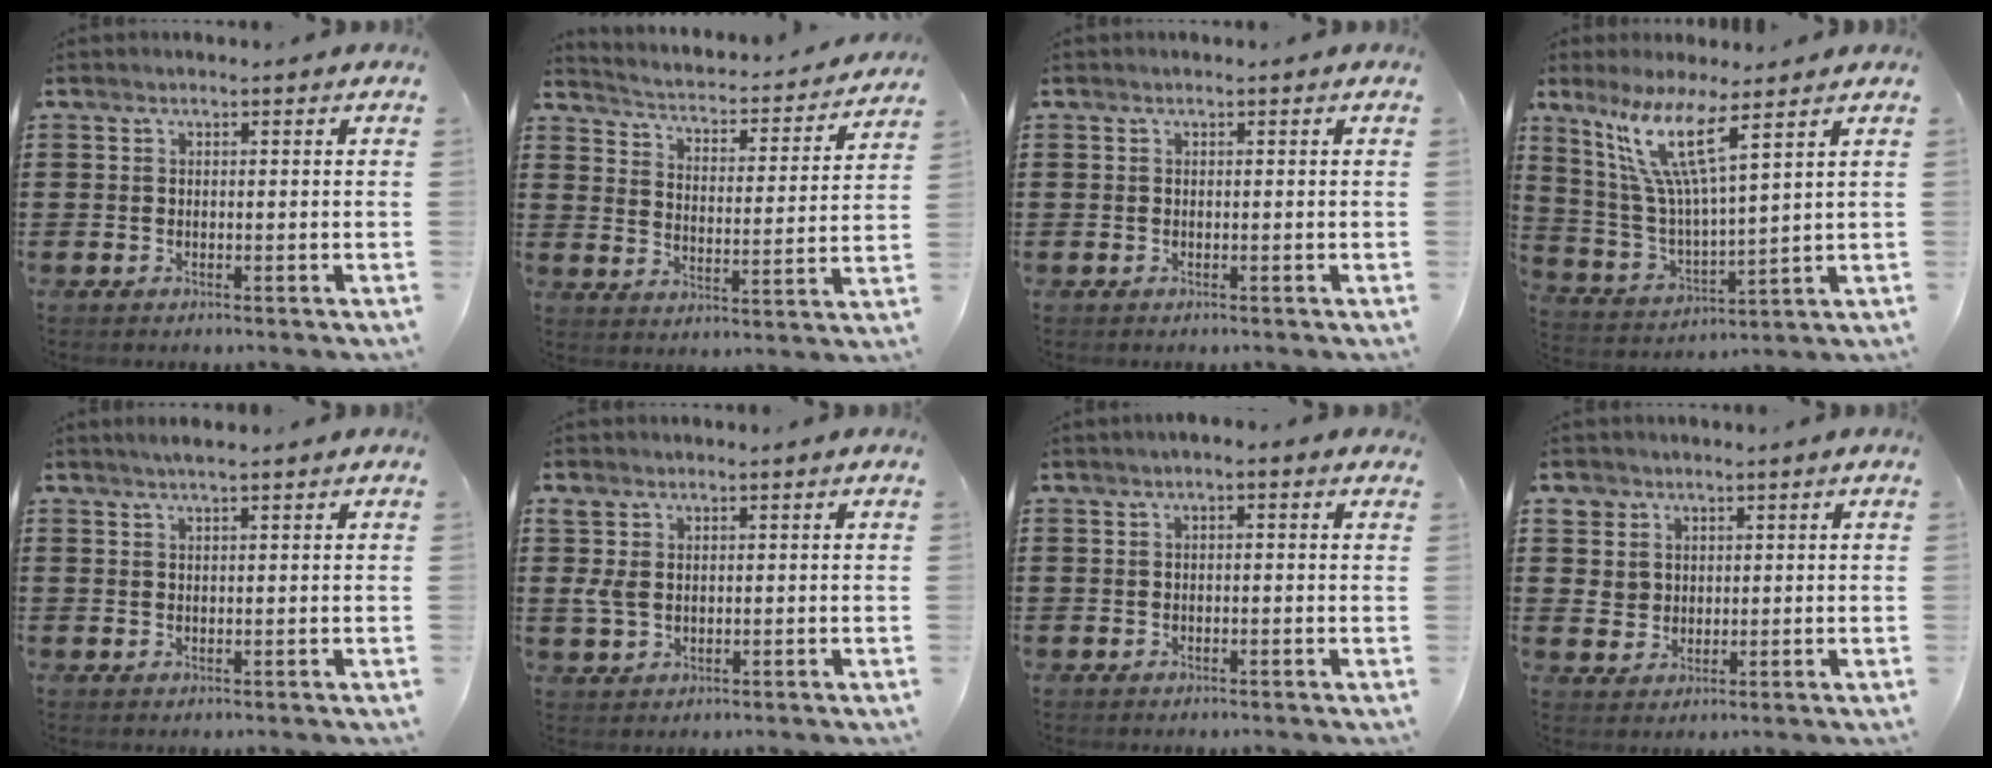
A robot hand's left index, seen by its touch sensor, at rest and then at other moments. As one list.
[{"total": 1.9, "force": [1.9, 0.2, 0.4], "torque": [-0.025, -0.029, 0.019]}, {"total": 0.0}, {"total": 11.2, "force": [7.2, 1.2, 8.5], "torque": [-0.191, -0.033, 0.121]}, {"total": 1.6, "force": [1.3, 0.0, 1.0], "torque": [-0.020, 0.002, 0.024]}, {"total": 2.9, "force": [0.9, 2.2, 1.7], "torque": [-0.050, 0.005, 0.013]}, {"total": 1.0, "force": [-0.1, 0.3, 1.0], "torque": [-0.017, 0.001, -0.003]}, {"total": 4.0, "force": [2.0, 3.5, 0.4], "torque": [-0.019, 0.010, 0.035]}]